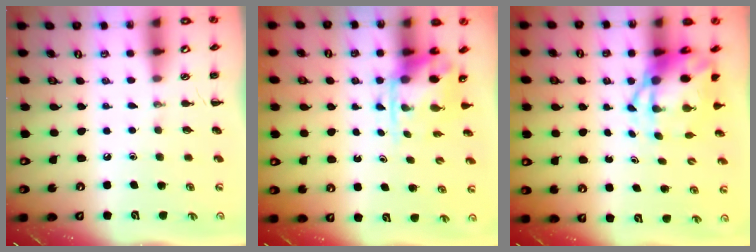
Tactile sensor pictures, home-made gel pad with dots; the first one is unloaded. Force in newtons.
{"total": 4.1, "press": 4.0, "slide": 0.7}
{"total": 6.0, "press": 5.8, "slide": 1.7}